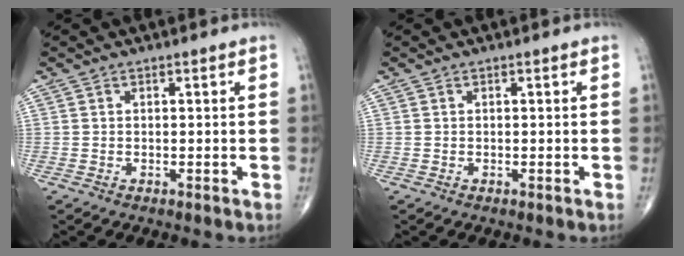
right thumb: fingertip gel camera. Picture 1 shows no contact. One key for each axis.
{"total": 0.0}